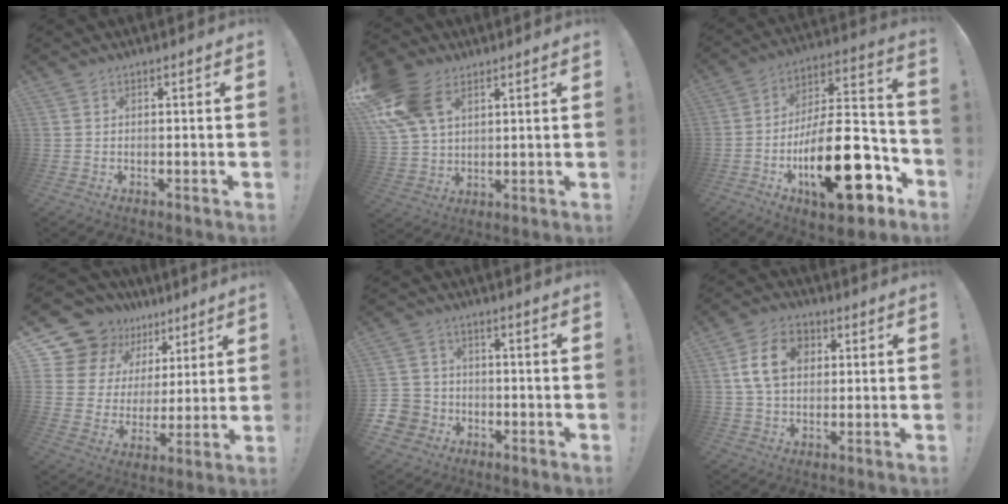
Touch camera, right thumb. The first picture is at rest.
{"total": 16.3, "force": [7.4, 10.9, 9.7], "torque": [-0.197, -0.021, 0.145]}
{"total": 26.9, "force": [-9.6, 10.6, 22.8], "torque": [-0.391, 0.053, -0.150]}
{"total": 15.0, "force": [10.7, 9.8, 4.0], "torque": [-0.075, -0.075, 0.215]}
{"total": 7.4, "force": [-3.1, 6.4, 1.8], "torque": [-0.045, 0.031, -0.053]}
{"total": 12.1, "force": [2.9, 8.8, 7.8], "torque": [-0.137, 0.005, 0.056]}